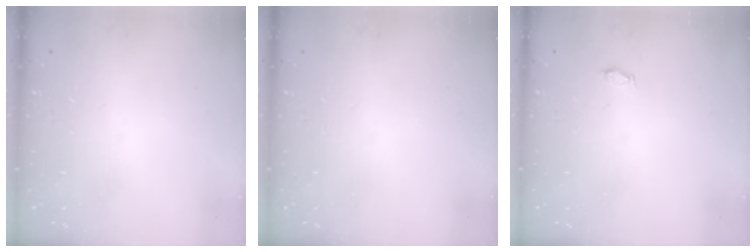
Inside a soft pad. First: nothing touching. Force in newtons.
{"total": 0.0}
{"total": 2.7, "press": 2.4, "slide": 1.1}